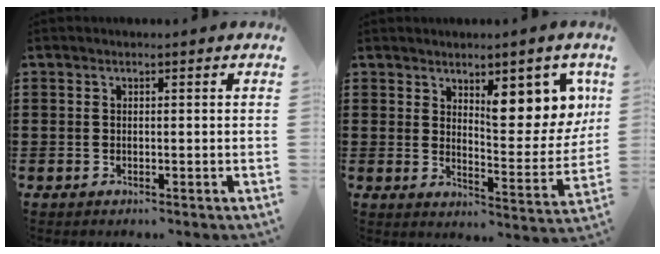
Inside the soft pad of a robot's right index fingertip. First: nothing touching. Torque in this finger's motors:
{"motor_torque": [0.94, 0.58, 0.45, 0.07]}